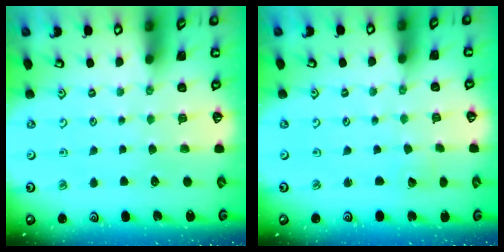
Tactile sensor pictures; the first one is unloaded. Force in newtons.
{"total": 1.5, "press": 1.5, "slide": 0.0}